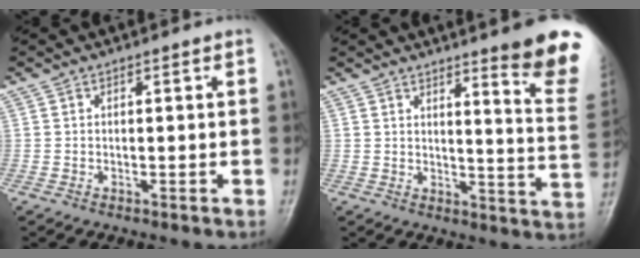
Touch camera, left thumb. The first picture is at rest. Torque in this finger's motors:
{"motor_torque": [0.65, 0.41, 1.49, -1.28, 0.08]}